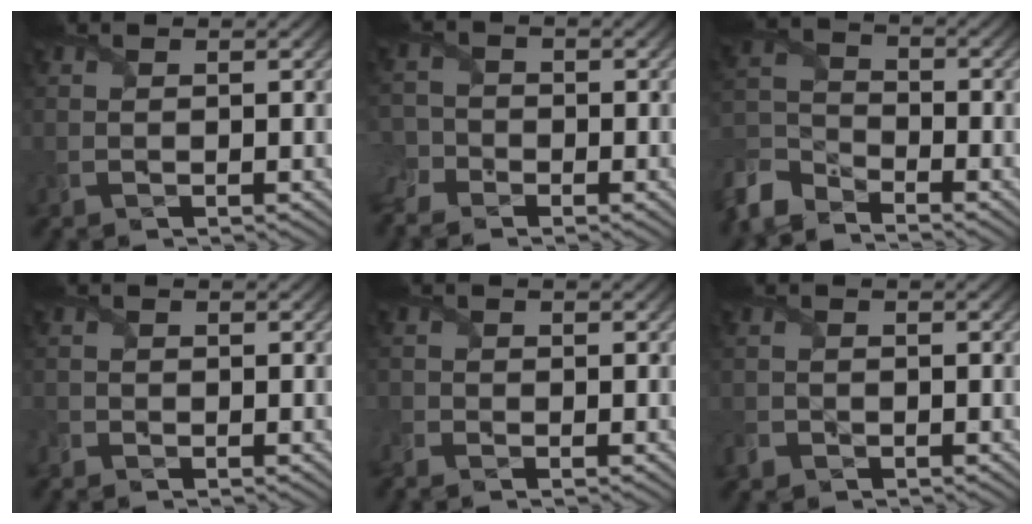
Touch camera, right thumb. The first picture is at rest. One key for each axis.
{"total": 4.5, "fx": -3.4, "fy": 2.5, "fz": 1.4, "tx": -0.038, "ty": -0.013, "tz": -0.073}
{"total": 7.1, "fx": -5.9, "fy": 3.0, "fz": 2.6, "tx": -0.069, "ty": -0.013, "tz": -0.139}
{"total": 1.2, "fx": -1.1, "fy": 0.6, "fz": 0.1, "tx": -0.006, "ty": -0.005, "tz": -0.027}
{"total": 2.2, "fx": -1.9, "fy": 0.9, "fz": 0.5, "tx": -0.015, "ty": -0.012, "tz": -0.049}
{"total": 2.1, "fx": -1.6, "fy": 1.3, "fz": 0.5, "tx": -0.015, "ty": -0.005, "tz": -0.040}